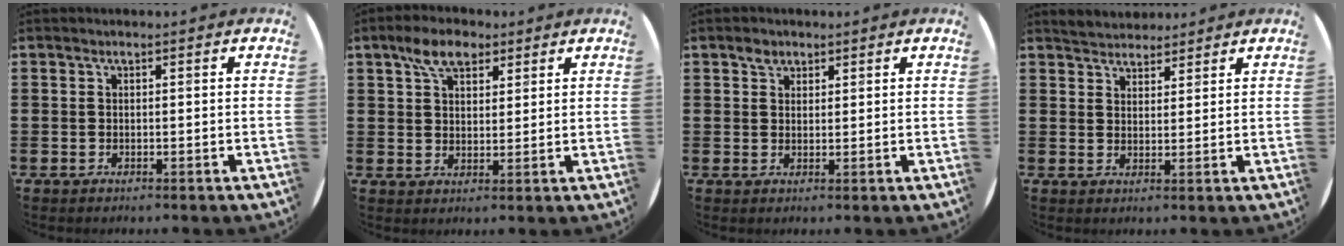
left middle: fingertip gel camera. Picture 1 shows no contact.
{"total": 5.9, "force": [4.1, 3.2, 2.9], "torque": [-0.051, 0.004, 0.072]}
{"total": 2.1, "force": [1.6, 1.2, 0.5], "torque": [-0.003, 0.001, 0.028]}
{"total": 3.3, "force": [3.2, 0.7, -0.1], "torque": [-0.005, -0.002, 0.061]}